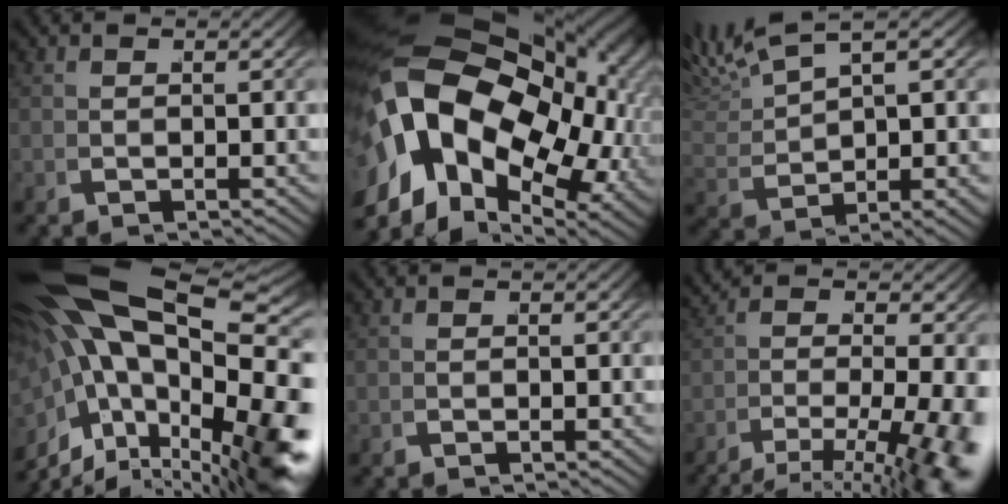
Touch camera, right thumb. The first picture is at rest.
{"total": 26.5, "force": [0.8, 18.0, 19.4], "torque": [-0.350, -0.032, 0.022]}
{"total": 6.0, "force": [4.9, 1.5, 3.2], "torque": [-0.056, 0.017, 0.099]}
{"total": 18.7, "force": [0.4, 10.7, 15.3], "torque": [-0.278, -0.051, 0.040]}
{"total": 0.0}
{"total": 7.0, "force": [-1.9, 2.6, 6.3], "torque": [-0.097, -0.031, -0.009]}